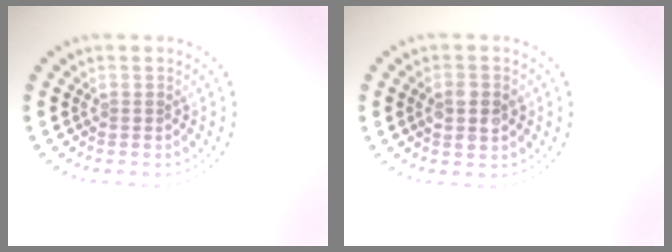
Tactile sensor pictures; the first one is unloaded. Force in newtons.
{"total": 2.7, "press": 2.7, "slide": 0.2}